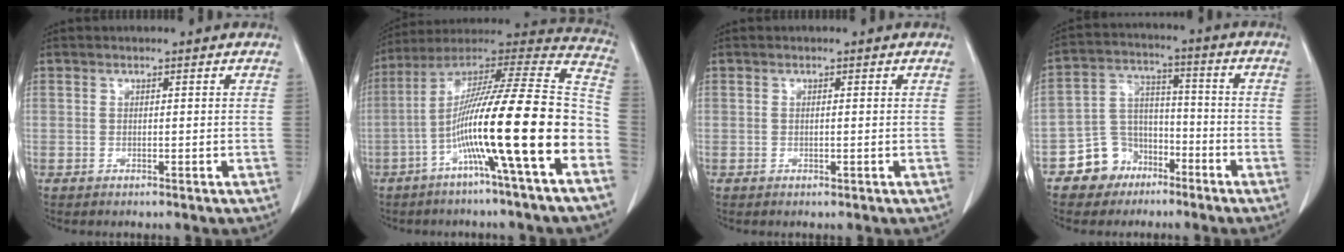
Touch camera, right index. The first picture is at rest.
{"total": 22.7, "force": [-7.5, -0.2, 21.4], "torque": [-0.334, 0.000, -0.137]}
{"total": 0.6, "force": [0.0, 0.1, 0.6], "torque": [-0.011, -0.002, 0.003]}
{"total": 8.4, "force": [-5.0, 6.5, 1.6], "torque": [-0.032, 0.023, -0.081]}